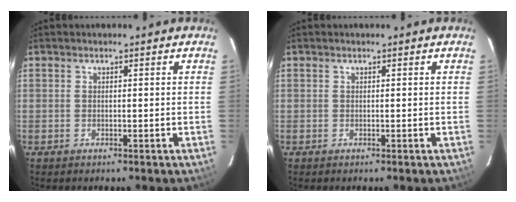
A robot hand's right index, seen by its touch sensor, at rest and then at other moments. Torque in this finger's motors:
{"motor_torque": [0.00, 0.00, 0.08, 0.00]}